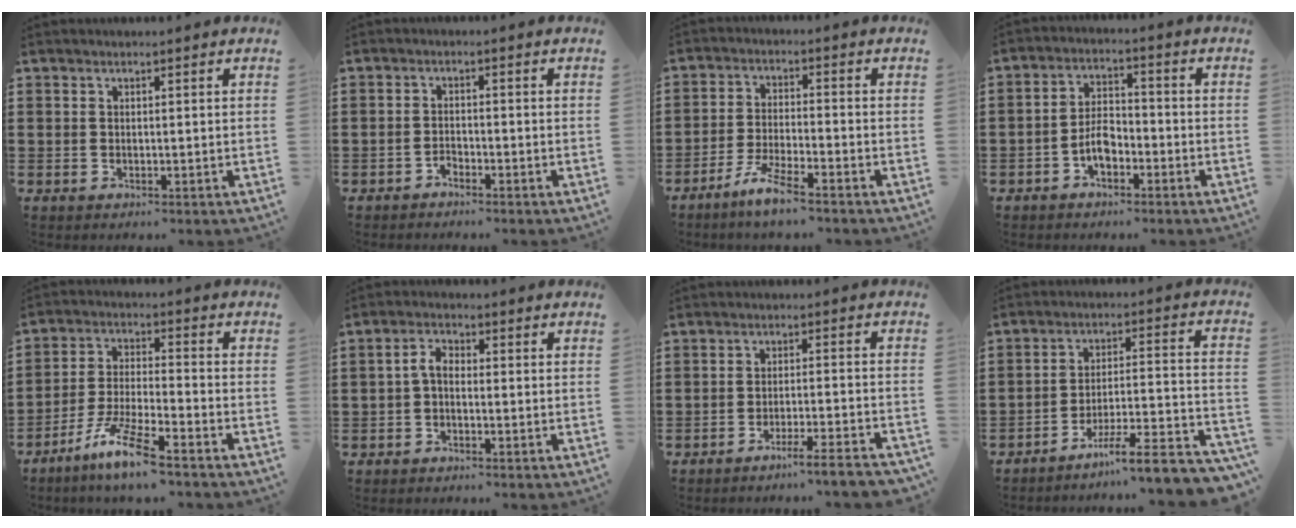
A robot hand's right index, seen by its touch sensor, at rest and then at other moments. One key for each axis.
{"total": 1.5, "fx": -1.5, "fy": 0.4, "fz": 0.1, "tx": -0.007, "ty": 0.003, "tz": -0.031}
{"total": 5.2, "fx": -4.6, "fy": -0.2, "fz": 2.5, "tx": -0.068, "ty": -0.013, "tz": -0.092}
{"total": 4.6, "fx": -2.2, "fy": 2.4, "fz": 3.2, "tx": -0.076, "ty": 0.002, "tz": -0.047}
{"total": 9.0, "fx": -7.0, "fy": 0.1, "fz": 5.7, "tx": -0.127, "ty": -0.010, "tz": -0.140}
{"total": 2.7, "fx": -0.8, "fy": 1.3, "fz": 2.2, "tx": -0.056, "ty": 0.000, "tz": -0.021}
{"total": 4.6, "fx": -4.2, "fy": -0.7, "fz": 1.9, "tx": -0.027, "ty": -0.013, "tz": -0.080}
{"total": 8.5, "fx": -6.9, "fy": 0.6, "fz": 5.0, "tx": -0.070, "ty": 0.002, "tz": -0.134}